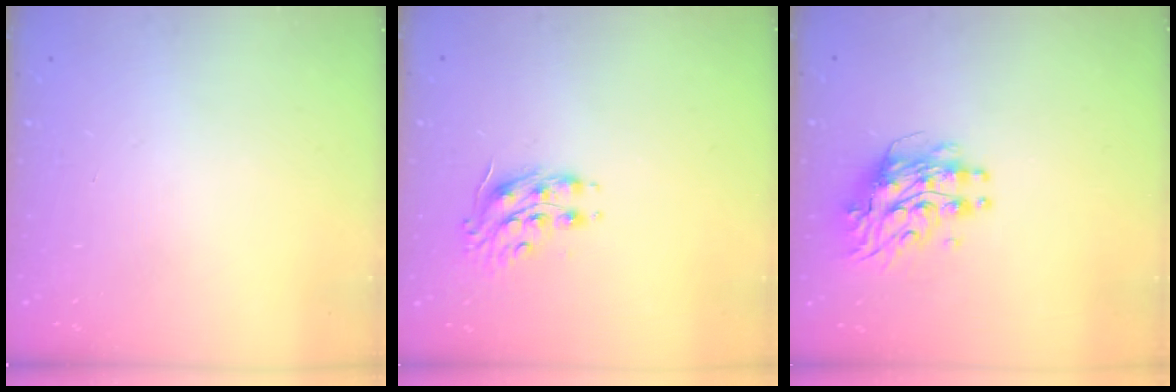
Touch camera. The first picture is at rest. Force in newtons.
{"total": 8.2, "press": 8.2, "slide": 0.4}
{"total": 9.4, "press": 9.3, "slide": 0.9}